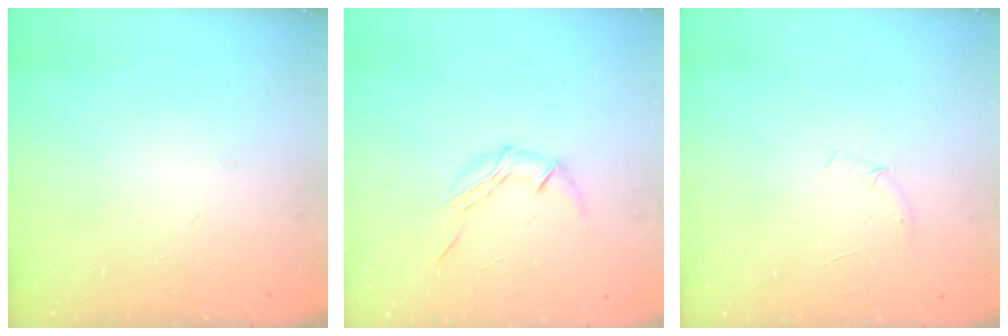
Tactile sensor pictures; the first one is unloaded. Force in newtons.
{"total": 6.5, "press": 6.4, "slide": 0.5}
{"total": 4.2, "press": 4.1, "slide": 1.2}